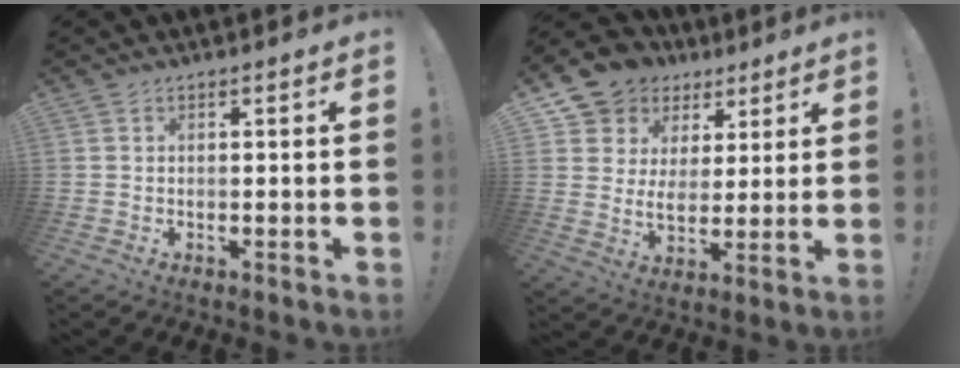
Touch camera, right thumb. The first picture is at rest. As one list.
[{"total": 10.1, "force": [5.3, 8.0, 3.1], "torque": [-0.052, -0.044, 0.107]}]